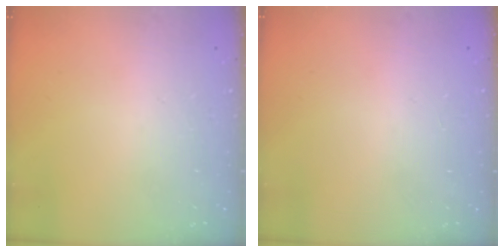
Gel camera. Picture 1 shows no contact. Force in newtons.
{"total": 0.9, "press": 0.9, "slide": 0.0}